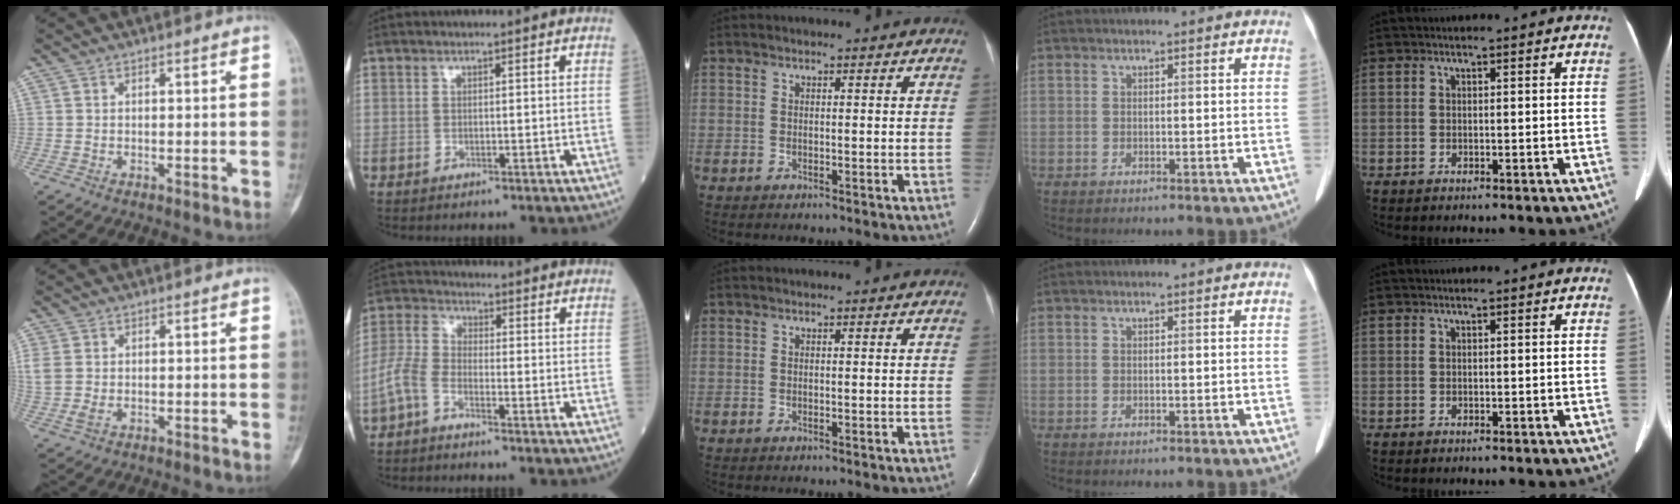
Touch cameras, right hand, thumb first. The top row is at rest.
{"thumb": {"total": 5.1, "force": [0.5, 3.7, 3.6], "torque": [-0.103, 0.002, 0.019]}, "index": {"total": 4.4, "force": [-2.6, 1.7, 3.0], "torque": [-0.084, 0.004, -0.067]}}